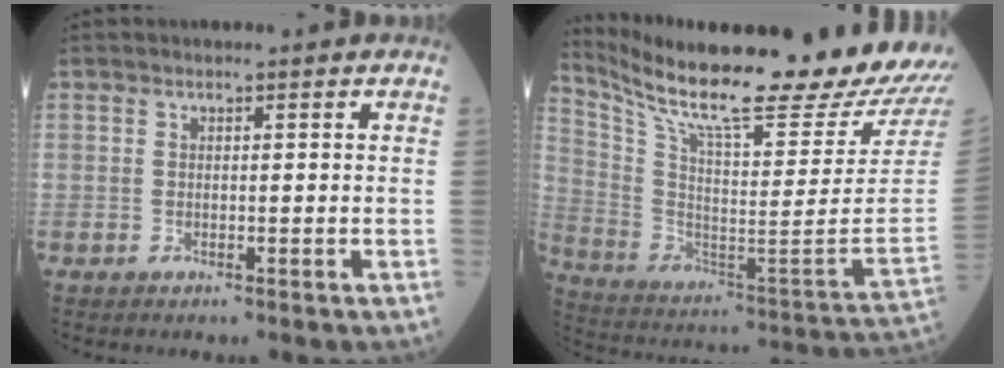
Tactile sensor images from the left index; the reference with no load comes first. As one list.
[{"total": 27.5, "force": [24.5, -0.4, 12.5], "torque": [-0.237, -0.104, 0.367]}]